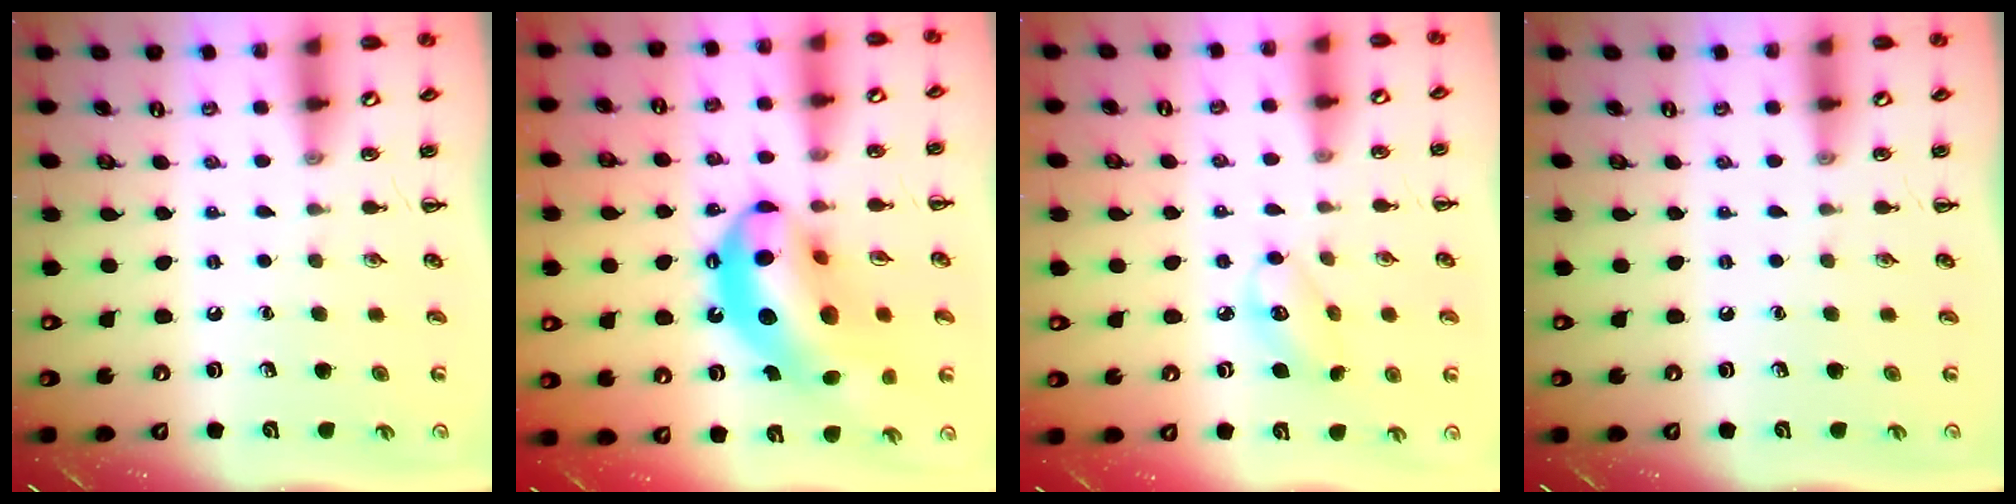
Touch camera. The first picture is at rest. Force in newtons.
{"total": 20.3, "press": 19.6, "slide": 5.5}
{"total": 5.5, "press": 5.4, "slide": 0.8}
{"total": 0.0}